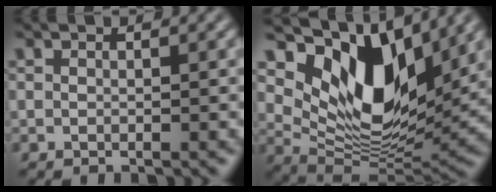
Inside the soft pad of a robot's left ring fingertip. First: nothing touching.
{"total": 11.2, "force": [5.3, 5.8, 8.0], "torque": [-0.137, -0.004, 0.098]}